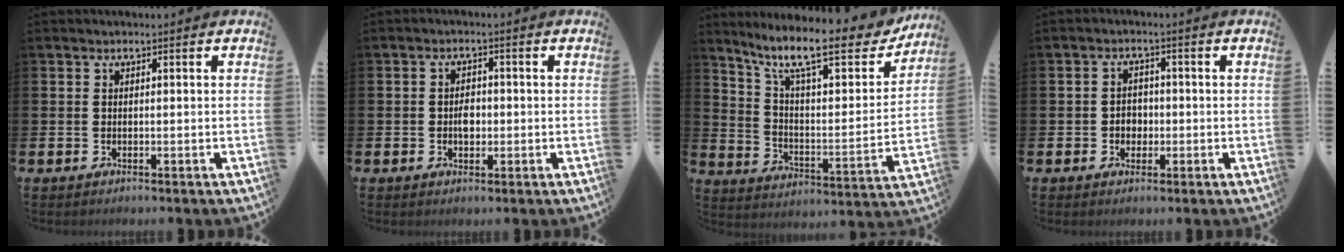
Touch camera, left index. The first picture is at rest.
{"total": 2.4, "force": [-0.3, 1.7, 1.7], "torque": [-0.015, 0.000, -0.011]}
{"total": 13.3, "force": [10.3, 3.6, 7.5], "torque": [-0.156, -0.064, 0.170]}
{"total": 2.5, "force": [-0.5, 2.2, 1.1], "torque": [-0.008, 0.001, -0.018]}